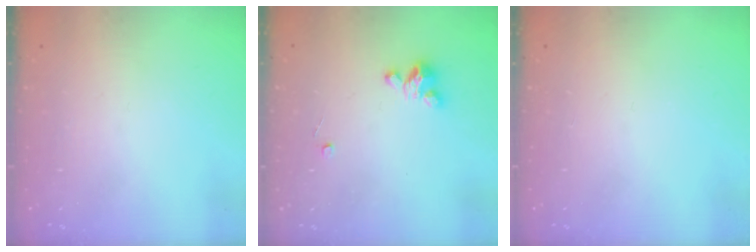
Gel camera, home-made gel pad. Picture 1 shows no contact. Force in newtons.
{"total": 3.5, "press": 3.5, "slide": 0.2}
{"total": 0.0}